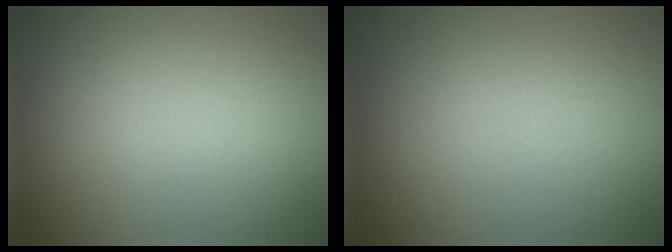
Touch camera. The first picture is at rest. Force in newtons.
{"total": 0.0}